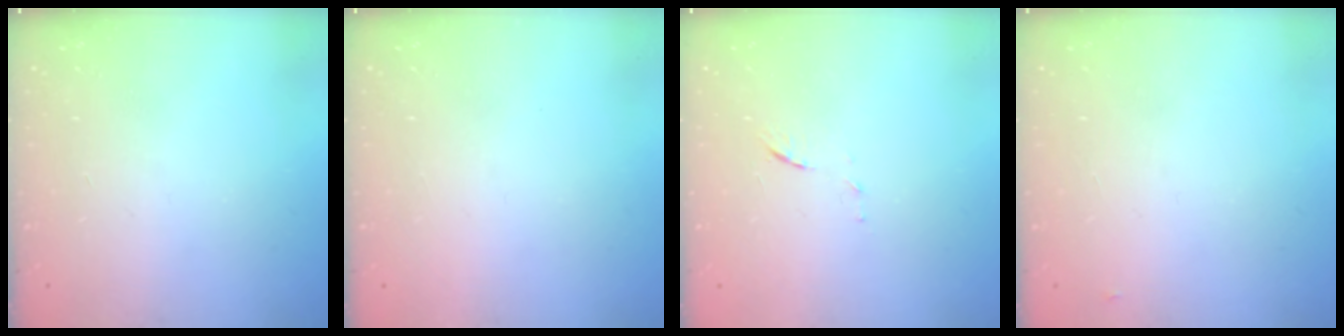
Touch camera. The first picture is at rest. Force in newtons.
{"total": 1.5, "press": 1.5, "slide": 0.1}
{"total": 5.0, "press": 5.0, "slide": 0.6}
{"total": 2.8, "press": 2.8, "slide": 0.4}